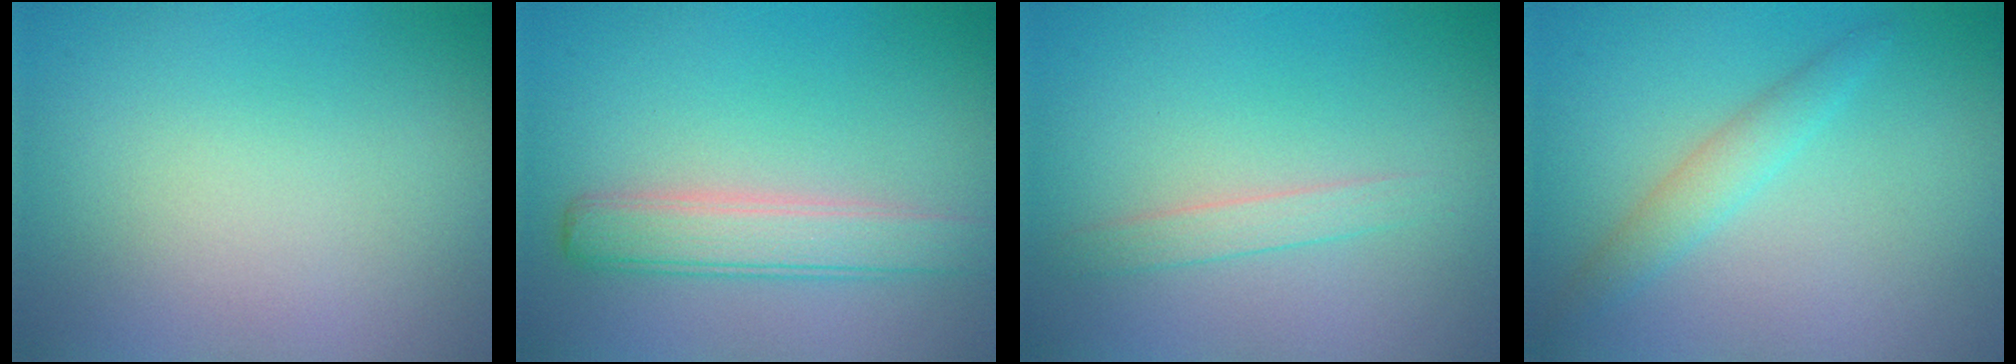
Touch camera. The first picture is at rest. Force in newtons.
{"total": 3.6, "press": 3.6, "slide": 0.2}
{"total": 1.5, "press": 1.5, "slide": 0.1}
{"total": 1.9, "press": 1.9, "slide": 0.1}